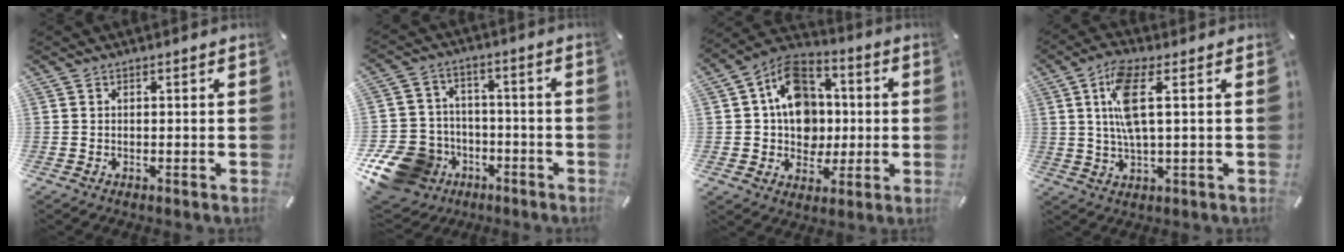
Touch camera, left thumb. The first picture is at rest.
{"total": 15.2, "force": [-6.6, 12.4, 5.9], "torque": [-0.130, 0.046, -0.108]}
{"total": 13.6, "force": [0.7, 11.9, 6.5], "torque": [-0.108, 0.006, 0.015]}
{"total": 9.7, "force": [2.0, 2.9, 9.1], "torque": [-0.195, -0.004, 0.029]}